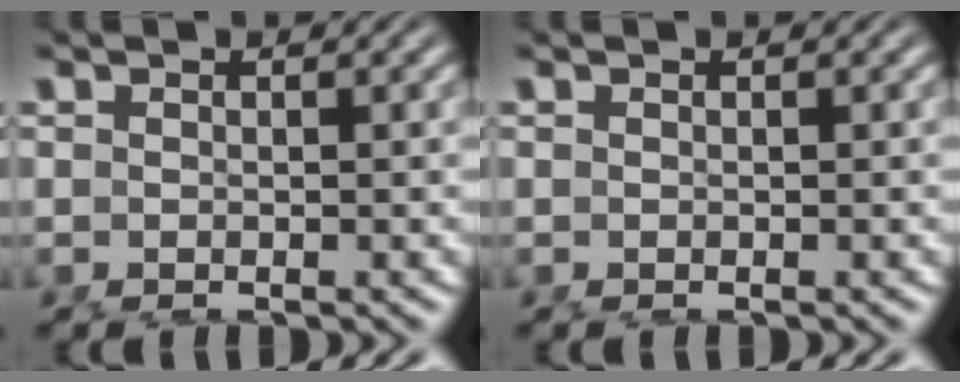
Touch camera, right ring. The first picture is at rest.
{"total": 0.0}